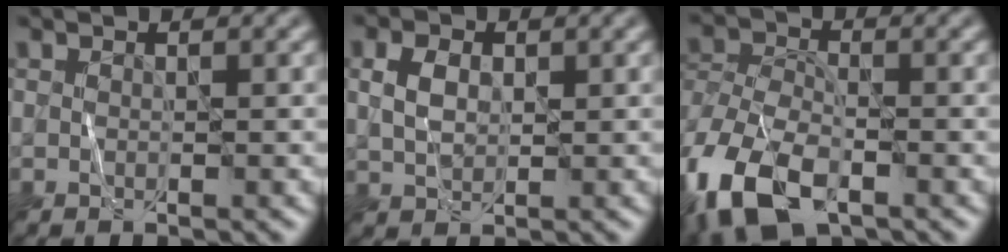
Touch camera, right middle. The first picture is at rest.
{"total": 2.5, "force": [0.5, 1.8, 1.7], "torque": [-0.040, 0.004, 0.011]}
{"total": 10.3, "force": [-6.3, 5.1, 6.3], "torque": [-0.145, -0.023, -0.124]}